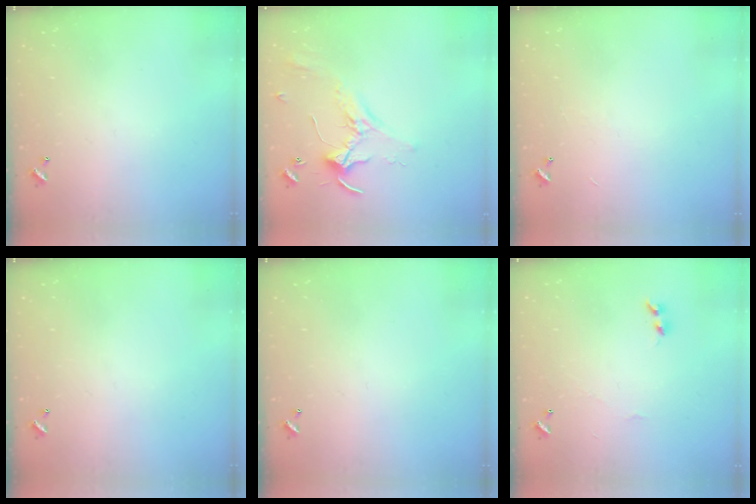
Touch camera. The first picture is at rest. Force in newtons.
{"total": 2.2, "press": 2.1, "slide": 0.4}
{"total": 2.2, "press": 2.2, "slide": 0.3}
{"total": 0.0}
{"total": 0.0}
{"total": 2.1, "press": 2.0, "slide": 0.5}